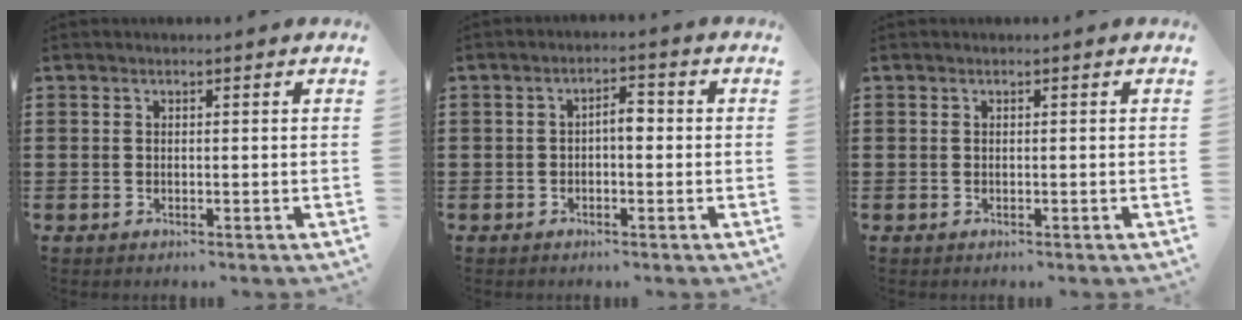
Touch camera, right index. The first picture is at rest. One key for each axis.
{"total": 2.7, "fx": -0.4, "fy": 1.1, "fz": 2.5, "tx": -0.047, "ty": 0.006, "tz": -0.010}
{"total": 0.0}